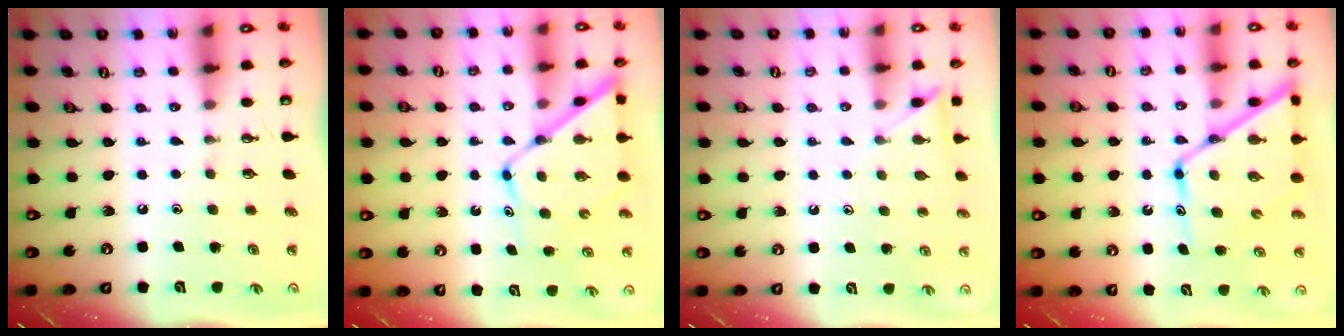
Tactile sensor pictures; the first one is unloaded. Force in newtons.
{"total": 10.7, "press": 10.7, "slide": 1.1}
{"total": 4.1, "press": 4.1, "slide": 0.4}
{"total": 15.6, "press": 15.5, "slide": 1.2}